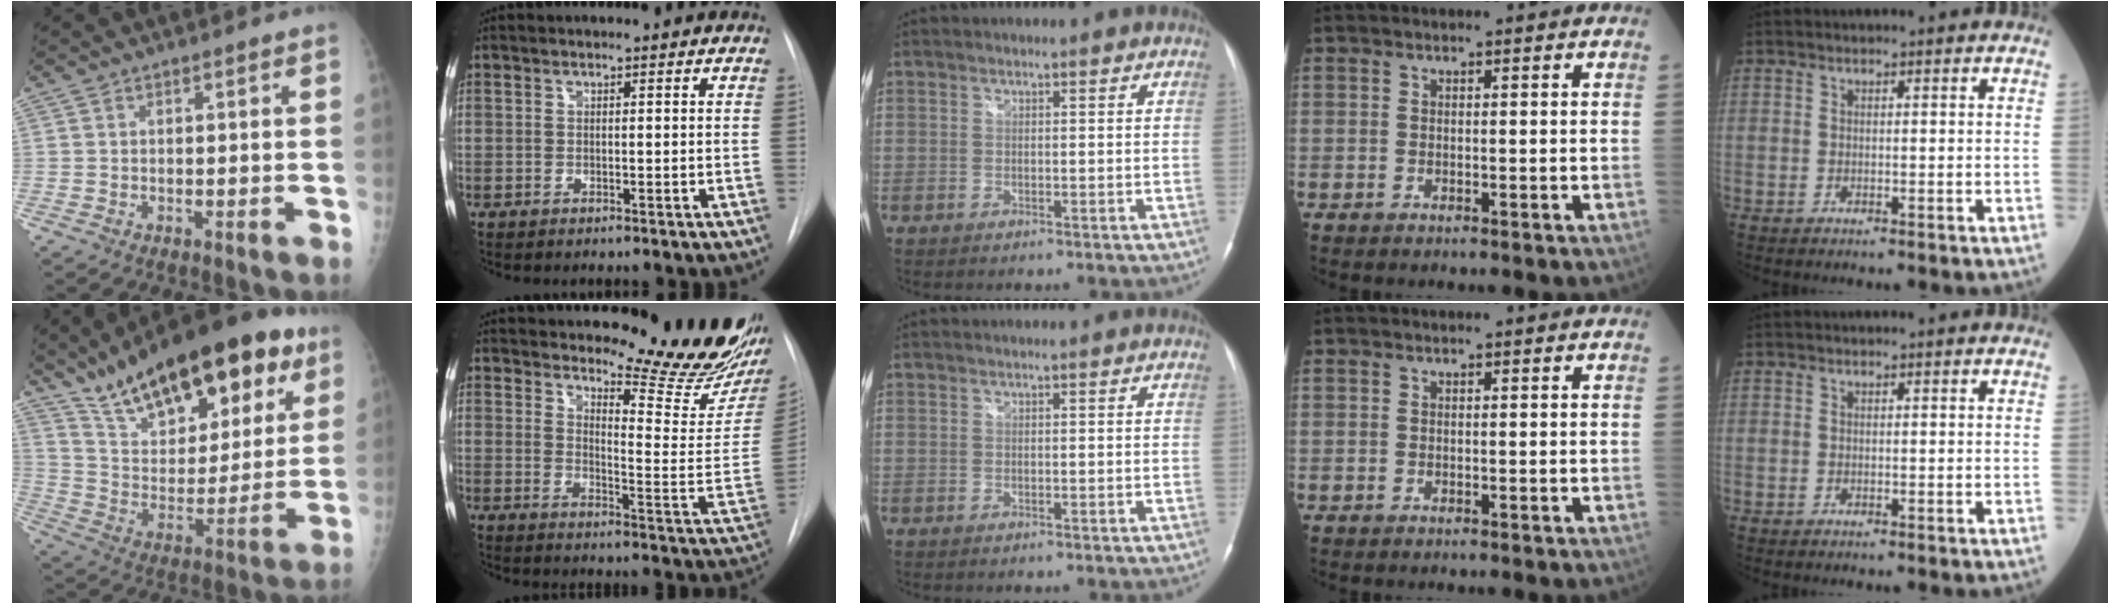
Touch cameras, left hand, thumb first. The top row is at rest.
{"thumb": {"total": 28.2, "force": [17.5, 12.0, 18.6], "torque": [-0.253, -0.038, 0.279]}, "index": {"total": 19.8, "force": [17.3, 2.9, 9.2], "torque": [-0.121, -0.103, 0.208]}}